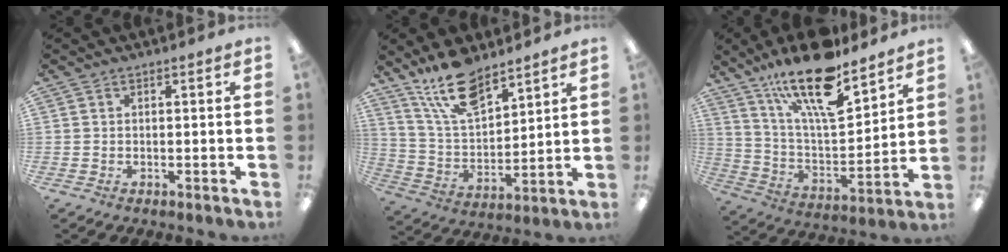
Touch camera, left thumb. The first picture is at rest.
{"total": 15.1, "force": [11.4, 6.2, 7.7], "torque": [-0.153, -0.056, 0.208]}
{"total": 21.7, "force": [15.3, 7.0, 13.6], "torque": [-0.225, -0.097, 0.259]}